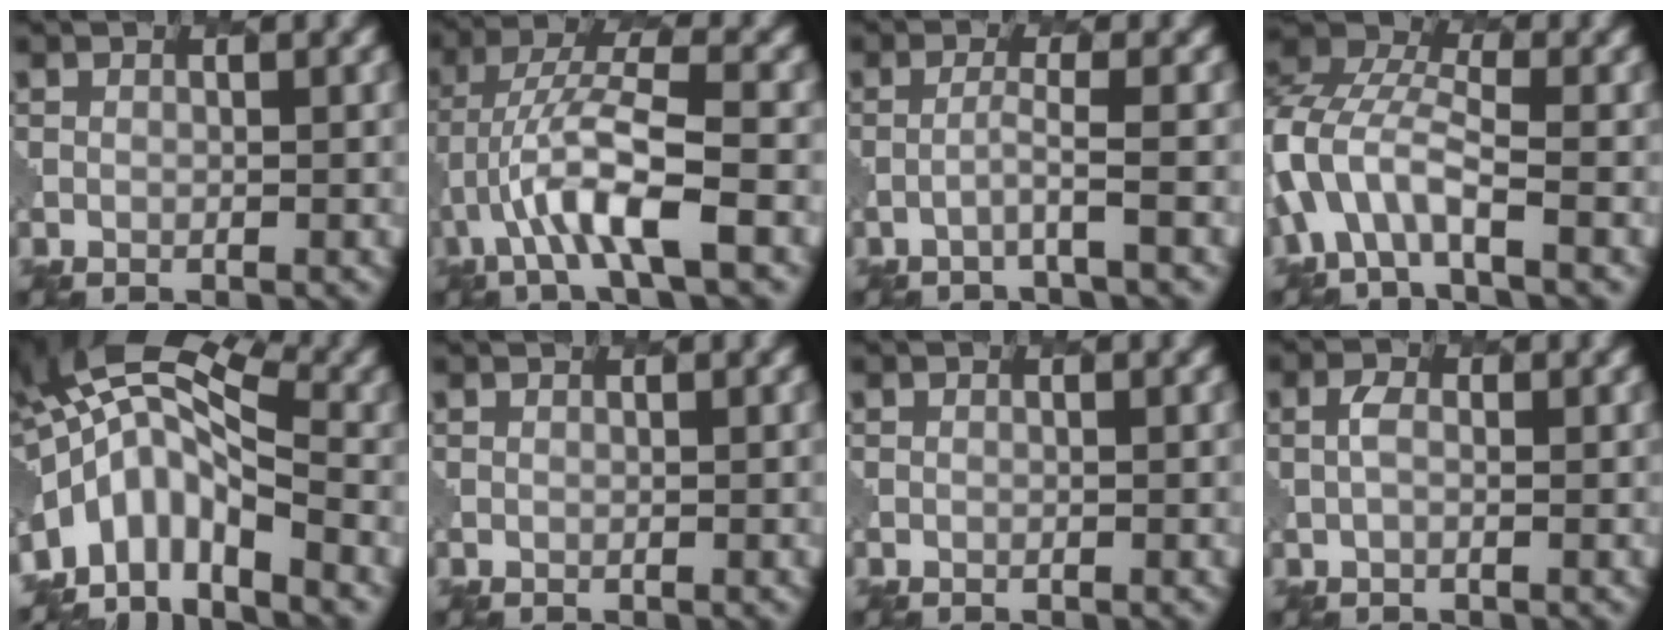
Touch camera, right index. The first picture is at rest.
{"total": 6.7, "force": [-2.3, 1.4, 6.1], "torque": [-0.120, 0.013, -0.046]}
{"total": 1.6, "force": [-0.6, 0.0, 1.5], "torque": [-0.018, 0.006, -0.025]}
{"total": 6.5, "force": [-2.4, 3.3, 5.0], "torque": [-0.119, 0.010, -0.058]}
{"total": 8.5, "force": [-2.7, 4.4, 6.8], "torque": [-0.118, 0.009, -0.063]}
{"total": 0.8, "force": [0.6, 0.3, 0.5], "torque": [-0.004, -0.001, 0.007]}
{"total": 0.0}
{"total": 1.1, "force": [0.2, 0.5, 0.9], "torque": [-0.023, 0.004, 0.003]}